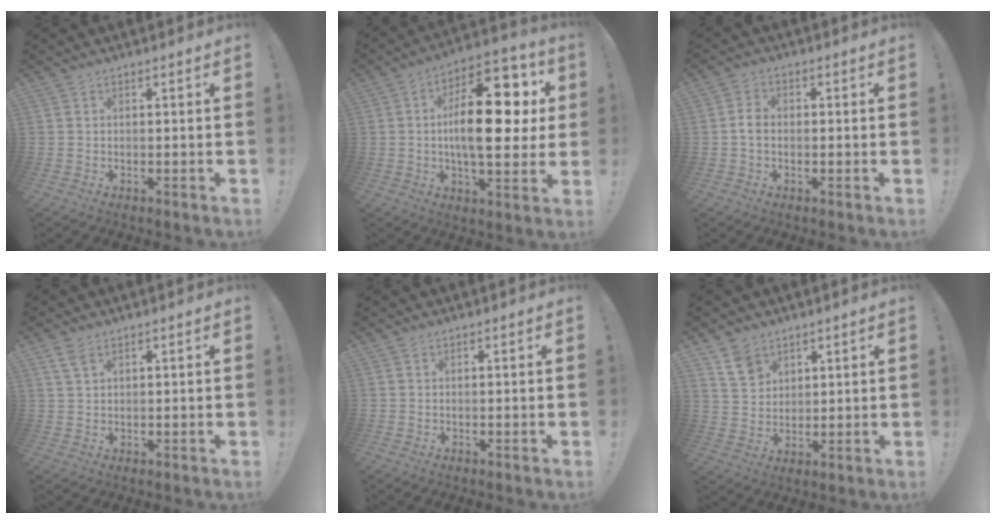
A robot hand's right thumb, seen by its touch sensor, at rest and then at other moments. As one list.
[{"total": 22.4, "force": [2.2, 10.3, 19.8], "torque": [-0.299, 0.000, 0.036]}, {"total": 3.3, "force": [-0.7, 2.2, 2.3], "torque": [-0.042, 0.006, -0.017]}, {"total": 3.6, "force": [2.3, 1.6, 2.3], "torque": [-0.036, -0.009, 0.041]}, {"total": 0.0}, {"total": 7.7, "force": [5.2, 5.2, 2.1], "torque": [-0.028, -0.032, 0.102]}]